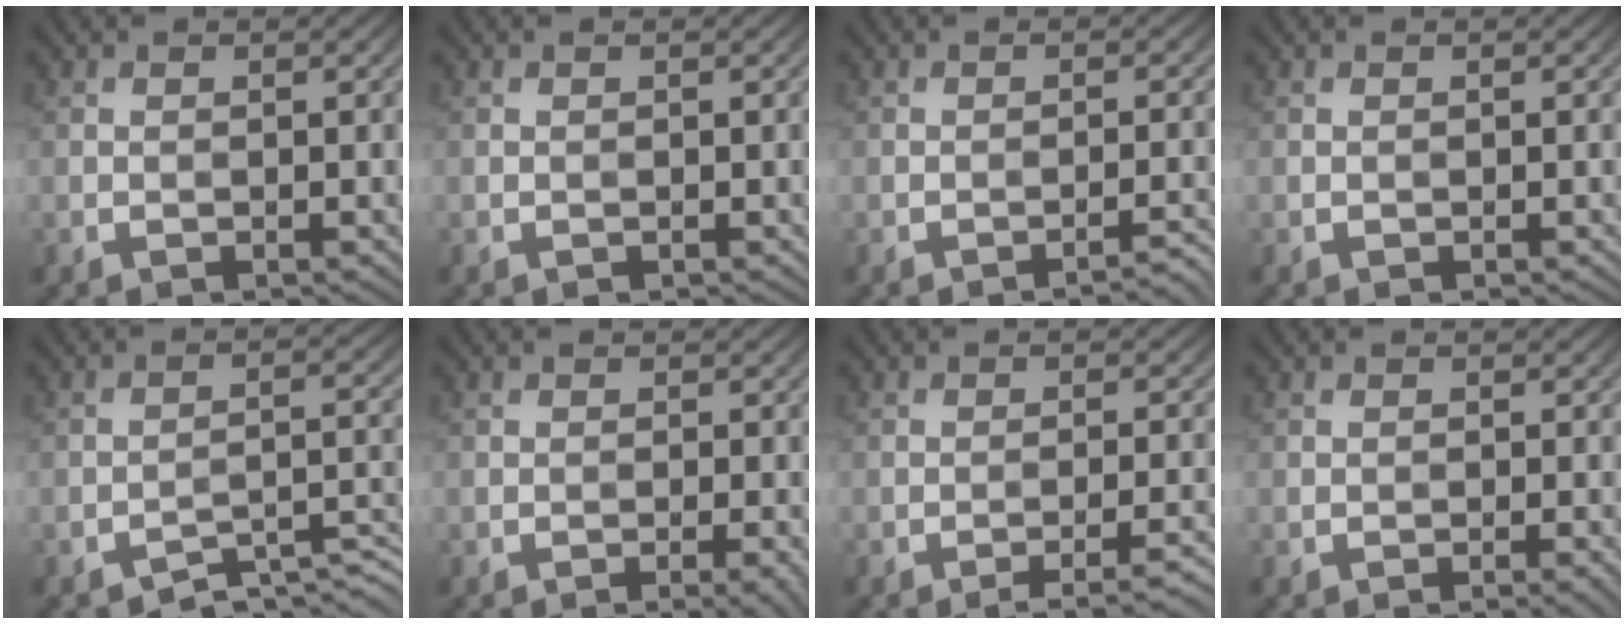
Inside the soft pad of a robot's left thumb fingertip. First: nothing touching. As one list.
[{"total": 0.0}, {"total": 2.2, "force": [-1.8, 0.2, 1.2], "torque": [-0.011, 0.009, -0.031]}, {"total": 0.0}, {"total": 4.6, "force": [-4.1, 0.7, 2.1], "torque": [-0.031, 0.007, -0.066]}, {"total": 2.4, "force": [-1.1, 0.4, 2.1], "torque": [-0.026, 0.005, -0.019]}, {"total": 4.6, "force": [-3.2, 0.8, 3.2], "torque": [-0.045, 0.016, -0.052]}, {"total": 1.4, "force": [-0.6, 0.2, 1.2], "torque": [-0.014, 0.002, -0.012]}]